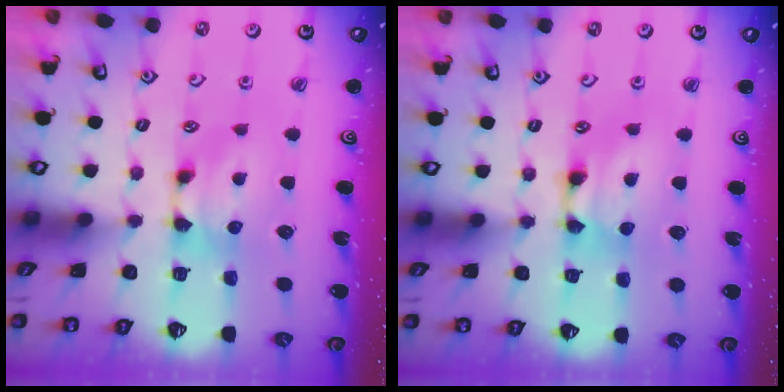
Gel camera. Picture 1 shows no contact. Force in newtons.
{"total": 2.1, "press": 2.1, "slide": 0.1}